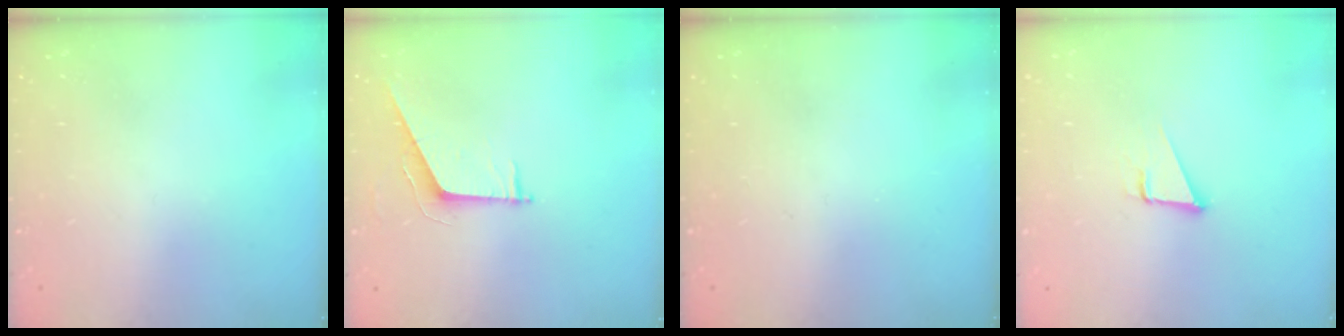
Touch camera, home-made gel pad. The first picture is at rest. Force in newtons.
{"total": 6.5, "press": 6.5, "slide": 0.2}
{"total": 0.0}
{"total": 3.7, "press": 2.9, "slide": 2.2}